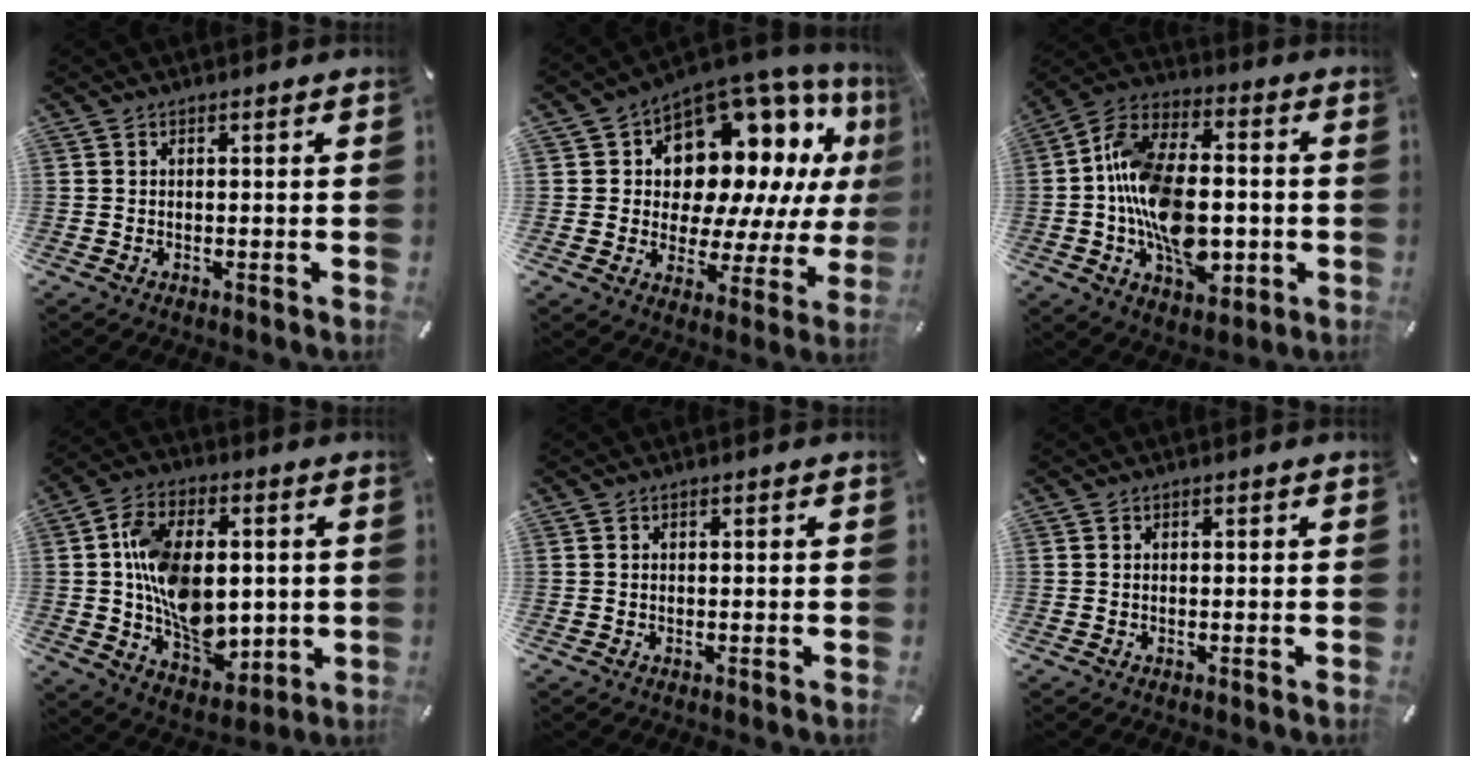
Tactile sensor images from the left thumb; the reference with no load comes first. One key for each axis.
{"total": 15.8, "fx": 8.0, "fy": 10.5, "fz": 8.7, "tx": -0.130, "ty": -0.072, "tz": 0.138}
{"total": 19.0, "fx": -3.3, "fy": 12.0, "fz": 14.3, "tx": -0.286, "ty": 0.017, "tz": -0.056}
{"total": 16.6, "fx": 0.5, "fy": 11.6, "fz": 11.9, "tx": -0.213, "ty": 0.015, "tz": 0.018}
{"total": 0.0}
{"total": 0.0}